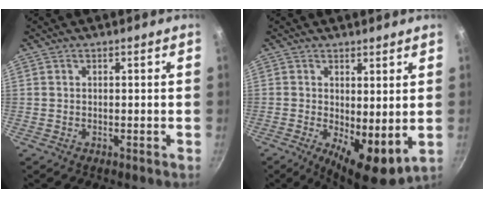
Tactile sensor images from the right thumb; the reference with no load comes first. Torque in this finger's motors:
{"motor_torque": [-0.11, 0.66, 1.07, -0.11, 0.07]}